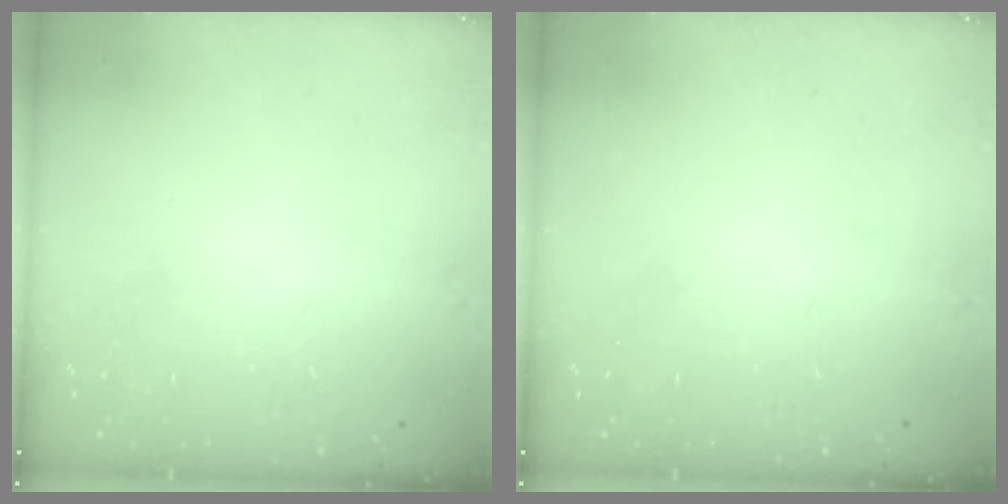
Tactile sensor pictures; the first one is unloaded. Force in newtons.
{"total": 0.0}